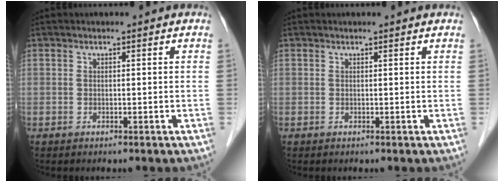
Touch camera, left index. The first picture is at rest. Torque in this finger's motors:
{"motor_torque": [0.08, -0.03, -0.03, -0.02]}